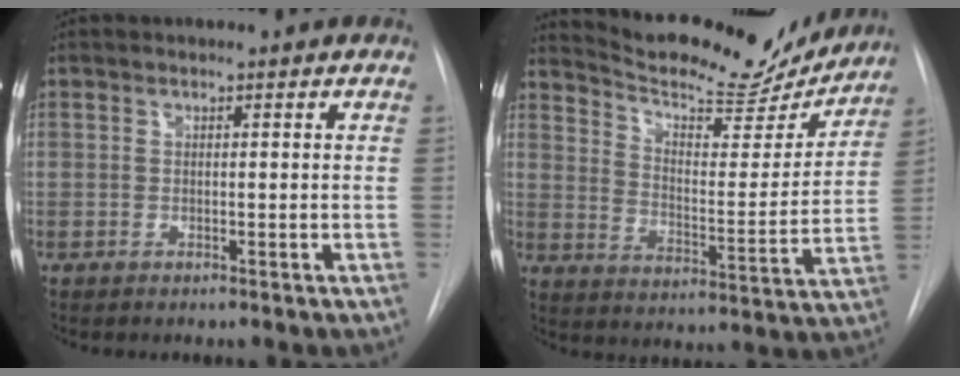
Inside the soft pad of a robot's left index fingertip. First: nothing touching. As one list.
[{"total": 19.2, "force": [18.0, 3.9, 5.6], "torque": [-0.085, -0.030, 0.254]}]